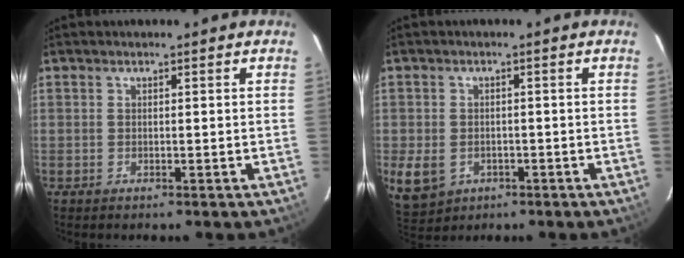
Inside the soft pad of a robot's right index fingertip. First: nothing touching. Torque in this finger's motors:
{"motor_torque": [-0.06, -0.18, -0.64, -0.21]}